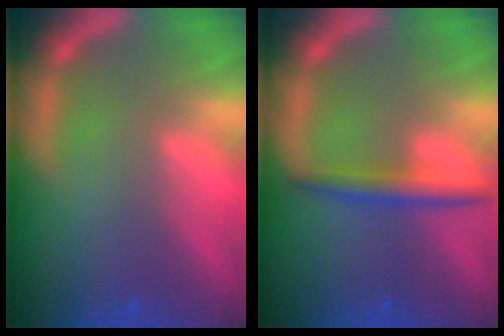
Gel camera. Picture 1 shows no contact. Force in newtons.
{"total": 3.0}